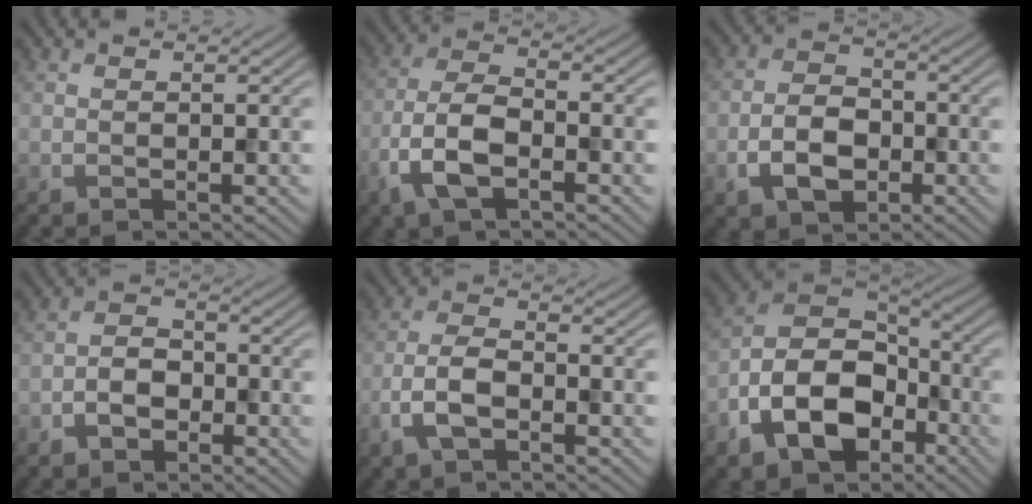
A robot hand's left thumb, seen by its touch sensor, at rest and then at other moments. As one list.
[{"total": 7.0, "force": [-3.2, 3.1, 5.4], "torque": [-0.117, 0.004, -0.074]}, {"total": 6.0, "force": [-2.4, 3.8, 4.0], "torque": [-0.078, 0.002, -0.049]}, {"total": 3.7, "force": [-2.0, 2.2, 2.1], "torque": [-0.035, 0.007, -0.044]}, {"total": 5.0, "force": [-2.4, 2.1, 3.9], "torque": [-0.088, 0.005, -0.055]}, {"total": 13.9, "force": [-5.9, 8.8, 9.0], "torque": [-0.191, -0.027, -0.121]}]